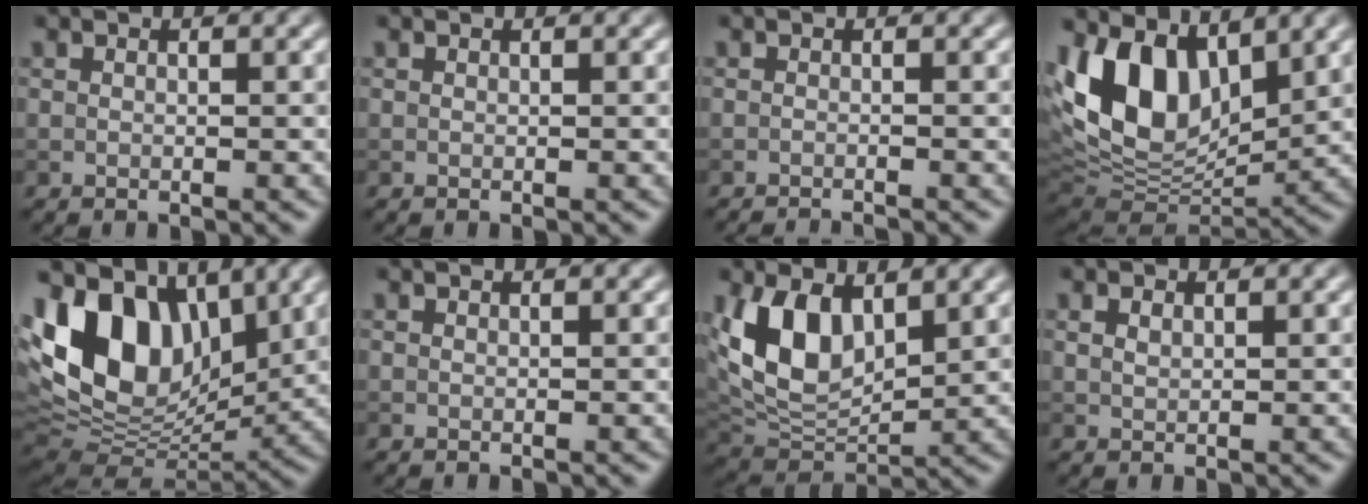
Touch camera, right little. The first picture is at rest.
{"total": 0.0}
{"total": 2.4, "force": [-2.2, 0.3, 0.9], "torque": [-0.009, -0.002, -0.036]}
{"total": 10.4, "force": [3.6, 6.4, 7.4], "torque": [-0.155, -0.007, 0.063]}
{"total": 13.4, "force": [4.7, 8.4, 9.3], "torque": [-0.173, 0.011, 0.085]}
{"total": 0.0}
{"total": 8.1, "force": [2.7, 4.7, 6.1], "torque": [-0.126, -0.006, 0.048]}
{"total": 1.0, "force": [0.5, 0.6, 0.7], "torque": [-0.016, 0.001, 0.011]}